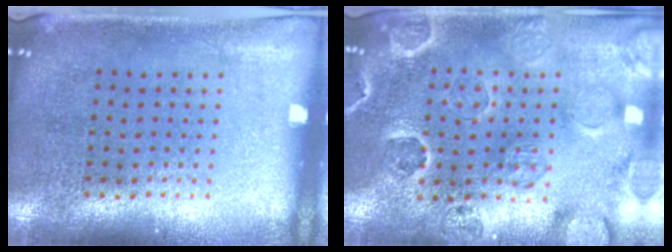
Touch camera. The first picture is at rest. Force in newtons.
{"total": 2.6, "press": 2.4, "slide": 0.8}